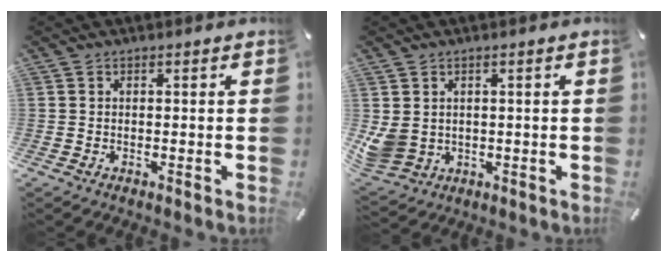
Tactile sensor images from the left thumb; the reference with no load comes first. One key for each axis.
{"total": 5.5, "fx": 1.2, "fy": 5.0, "fz": 2.0, "tx": -0.055, "ty": -0.003, "tz": 0.023}